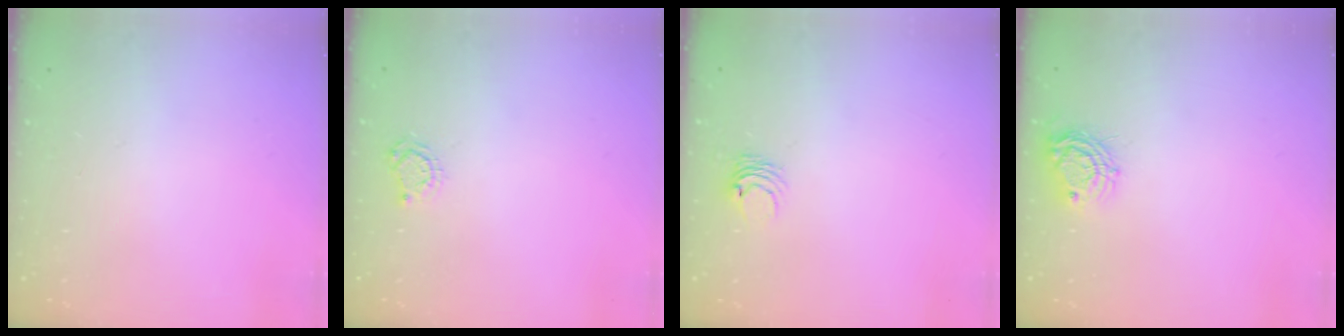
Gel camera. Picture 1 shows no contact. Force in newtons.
{"total": 4.8, "press": 4.7, "slide": 0.6}
{"total": 3.9, "press": 3.9, "slide": 0.3}
{"total": 8.8, "press": 8.8, "slide": 0.4}